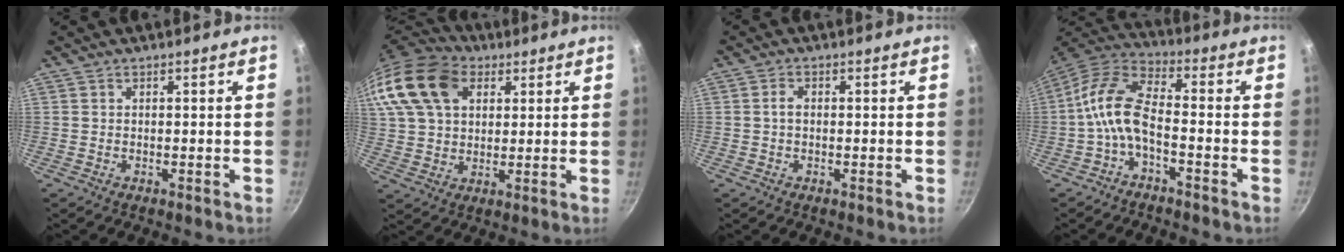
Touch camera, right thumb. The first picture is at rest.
{"total": 21.8, "force": [8.8, 15.2, 13.0], "torque": [-0.277, 0.023, 0.155]}
{"total": 1.8, "force": [0.0, 1.1, 1.4], "torque": [-0.028, 0.007, -0.002]}
{"total": 9.6, "force": [-3.2, 4.6, 7.9], "torque": [-0.163, 0.045, -0.075]}